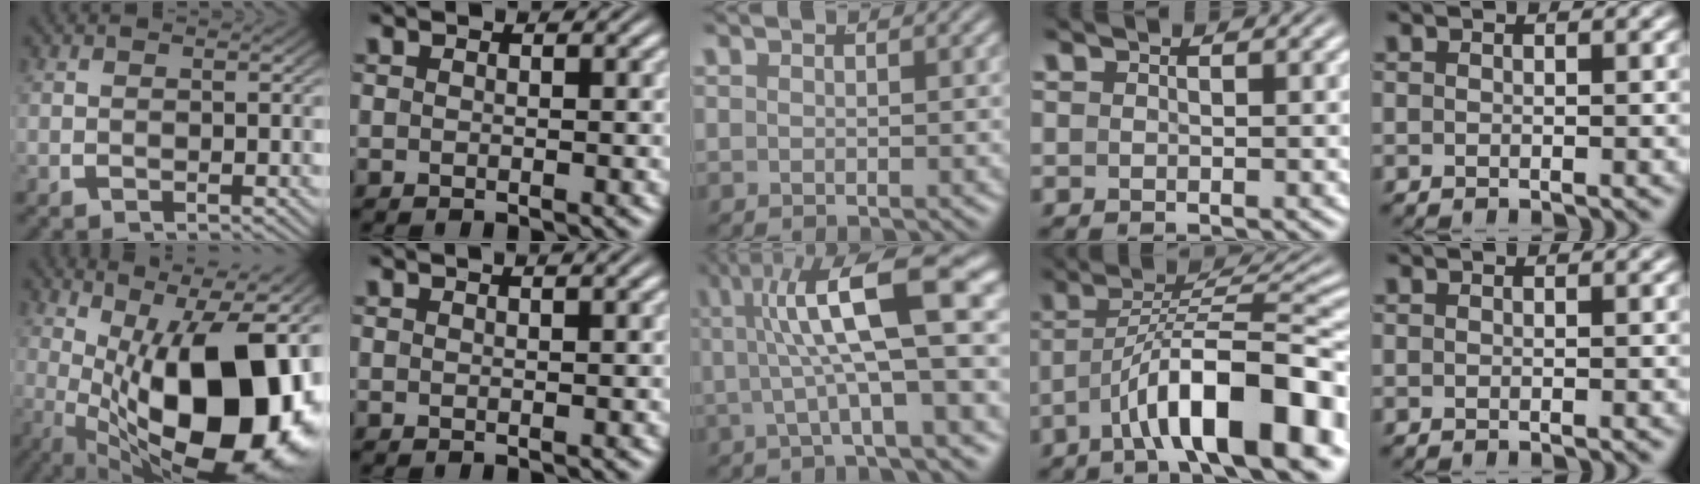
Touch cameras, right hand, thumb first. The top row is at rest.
{"thumb": {"total": 25.1, "force": [-0.7, 14.3, 20.6], "torque": [-0.324, -0.056, 0.027]}, "index": {"total": 1.2, "force": [0.9, -0.3, 0.6], "torque": [0.000, 0.003, 0.015]}, "middle": {"total": 9.4, "force": [2.2, 2.9, 8.6], "torque": [-0.124, 0.020, 0.030]}, "ring": {"total": 9.7, "force": [-3.5, 3.4, 8.5], "torque": [-0.126, -0.013, -0.043]}}